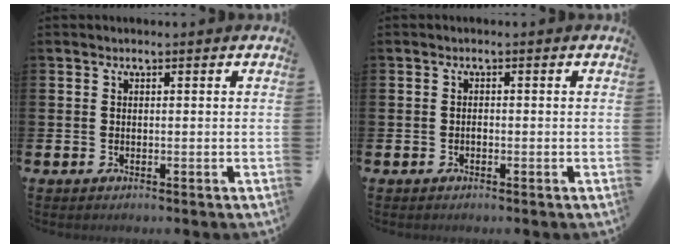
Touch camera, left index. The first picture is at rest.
{"total": 0.6, "force": [-0.3, 0.3, 0.3], "torque": [-0.001, -0.004, -0.008]}